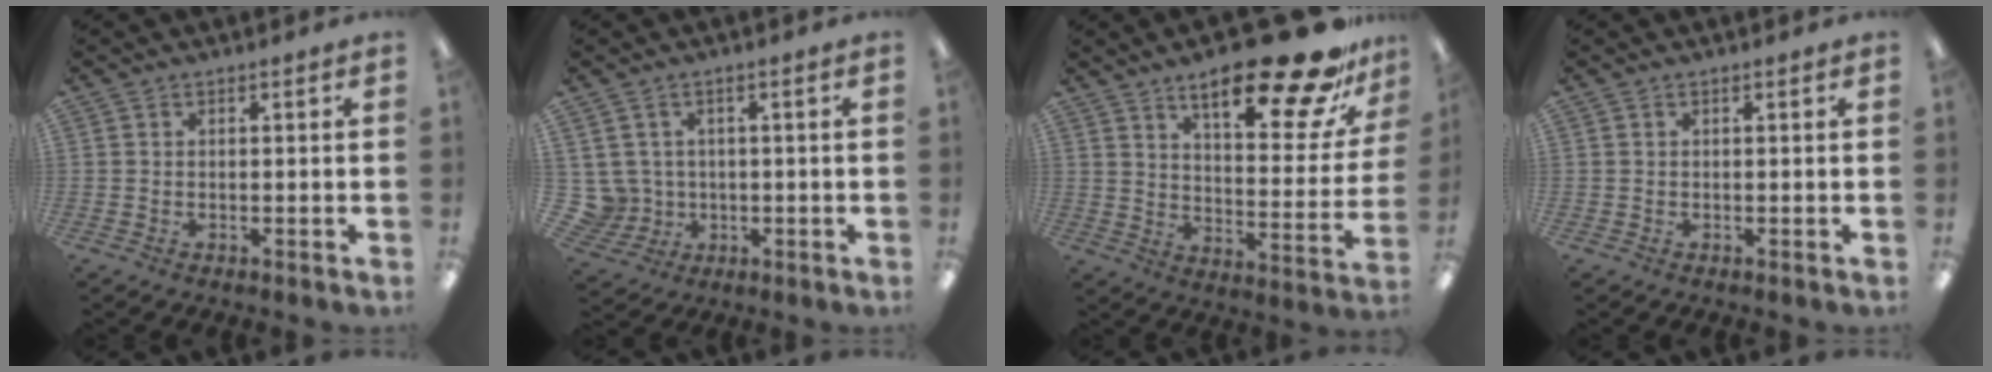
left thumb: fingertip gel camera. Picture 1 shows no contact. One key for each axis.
{"total": 5.6, "fx": 0.9, "fy": 5.4, "fz": 0.8, "tx": -0.039, "ty": -0.001, "tz": 0.022}
{"total": 24.3, "fx": 16.8, "fy": 6.8, "fz": 16.2, "tx": -0.227, "ty": -0.112, "tz": 0.267}
{"total": 0.0}